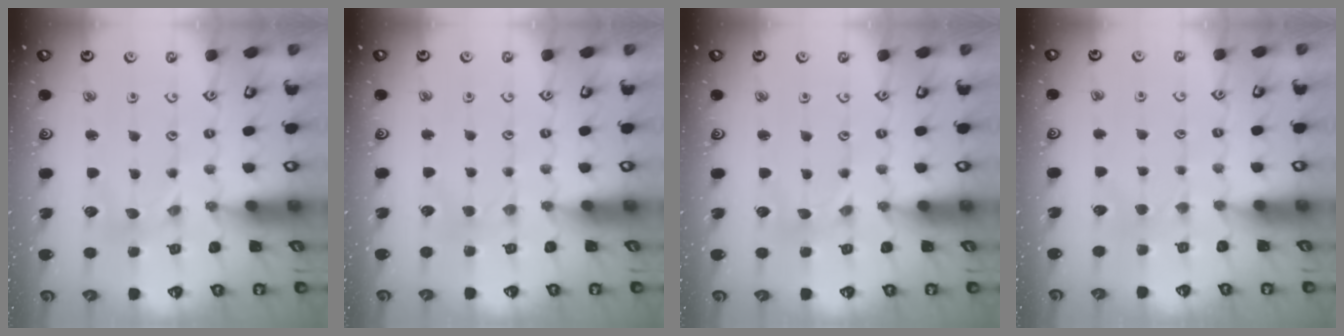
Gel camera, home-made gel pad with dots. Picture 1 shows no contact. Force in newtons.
{"total": 1.2, "press": 1.2, "slide": 0.3}
{"total": 0.0}
{"total": 1.9, "press": 1.9, "slide": 0.4}